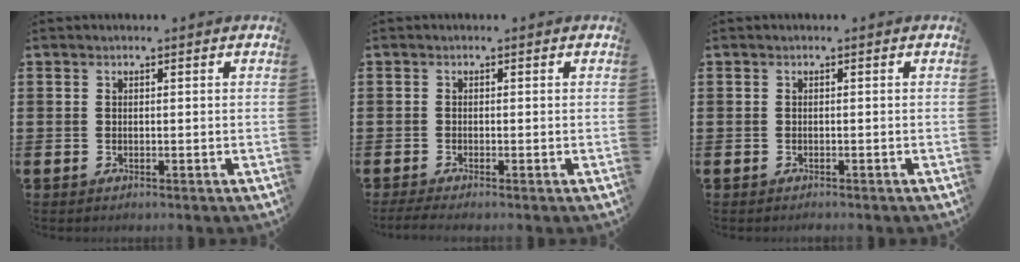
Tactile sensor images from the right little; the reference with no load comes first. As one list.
[{"total": 0.6, "force": [-0.3, 0.0, 0.5], "torque": [-0.007, -0.002, -0.006]}, {"total": 0.0}]